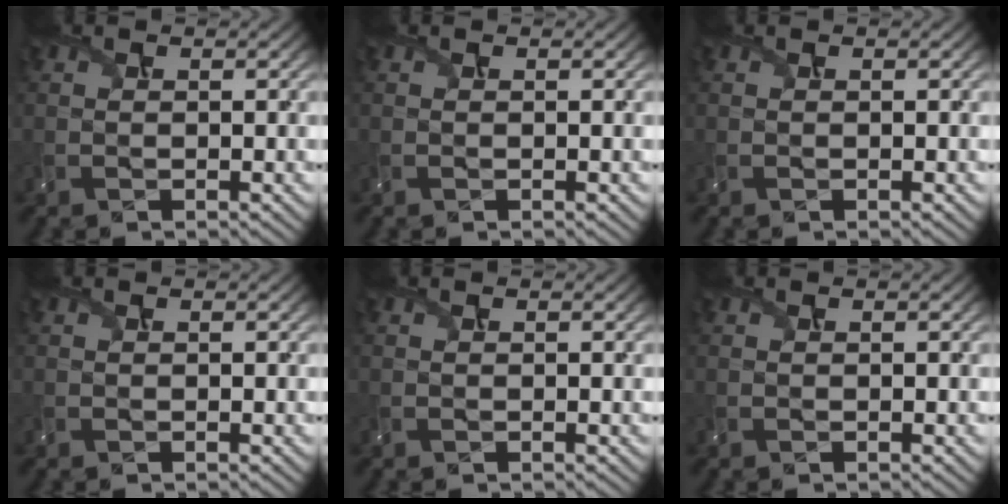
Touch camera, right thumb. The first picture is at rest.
{"total": 0.0}
{"total": 0.0}
{"total": 0.0}
{"total": 0.0}
{"total": 0.0}